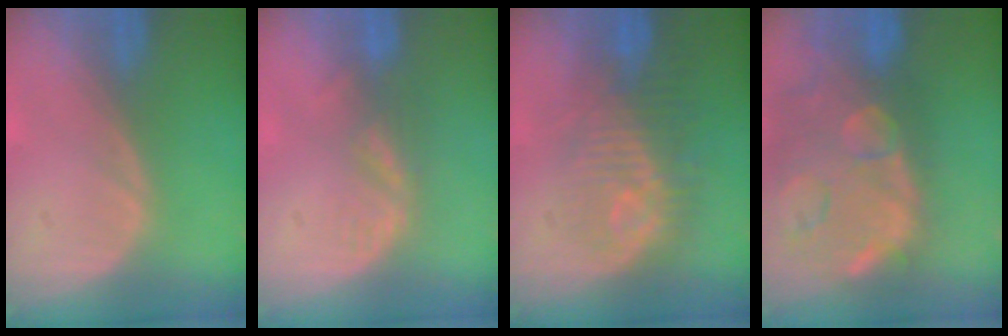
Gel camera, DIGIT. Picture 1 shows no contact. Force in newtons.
{"total": 3.2, "press": 2.6, "slide": 1.9}
{"total": 9.1, "press": 8.9, "slide": 2.0}
{"total": 14.9, "press": 11.9, "slide": 9.0}